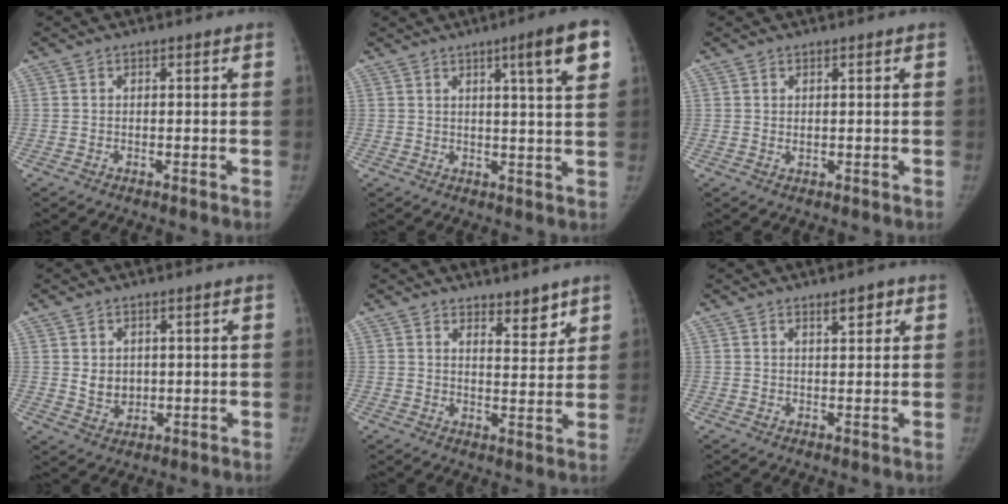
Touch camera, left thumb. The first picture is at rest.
{"total": 9.0, "force": [4.2, 0.6, 7.9], "torque": [-0.104, -0.014, 0.055]}
{"total": 0.6, "force": [0.3, 0.3, 0.4], "torque": [-0.004, -0.003, 0.008]}
{"total": 4.1, "force": [0.8, 3.4, 2.1], "torque": [-0.018, -0.012, 0.026]}
{"total": 5.1, "force": [4.0, 2.0, 2.4], "torque": [-0.007, -0.034, 0.062]}
{"total": 3.0, "force": [1.8, 1.1, 2.0], "torque": [-0.015, -0.009, 0.028]}